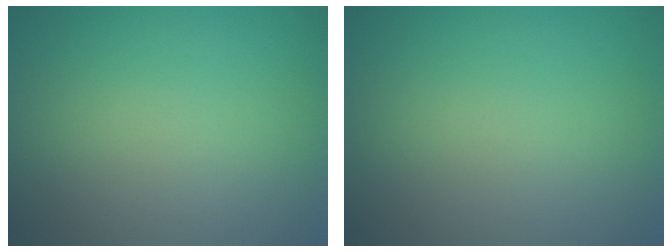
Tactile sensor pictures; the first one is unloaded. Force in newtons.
{"total": 0.0}